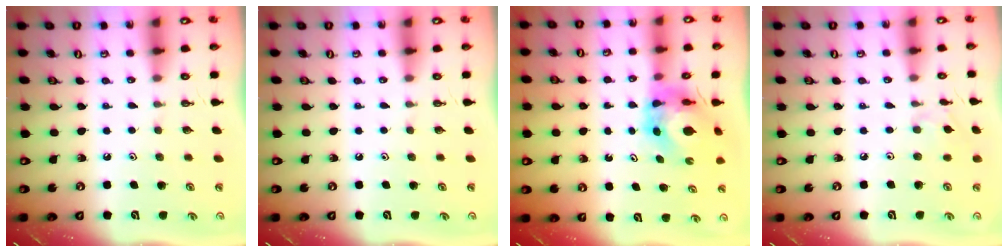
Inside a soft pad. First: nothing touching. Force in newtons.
{"total": 0.0}
{"total": 7.5, "press": 7.5, "slide": 0.7}
{"total": 3.3, "press": 3.3, "slide": 0.4}